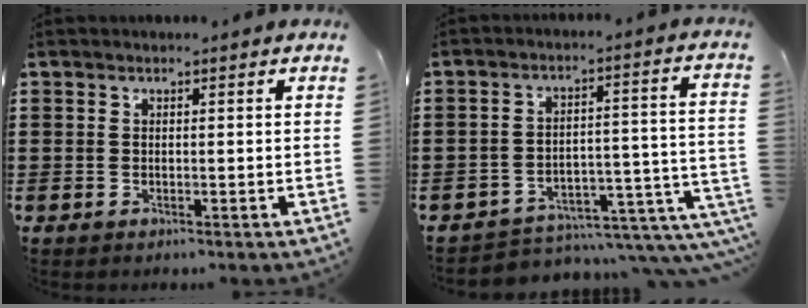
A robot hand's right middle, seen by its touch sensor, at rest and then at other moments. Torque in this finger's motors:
{"motor_torque": [1.19, -0.95, 0.15, 0.02]}